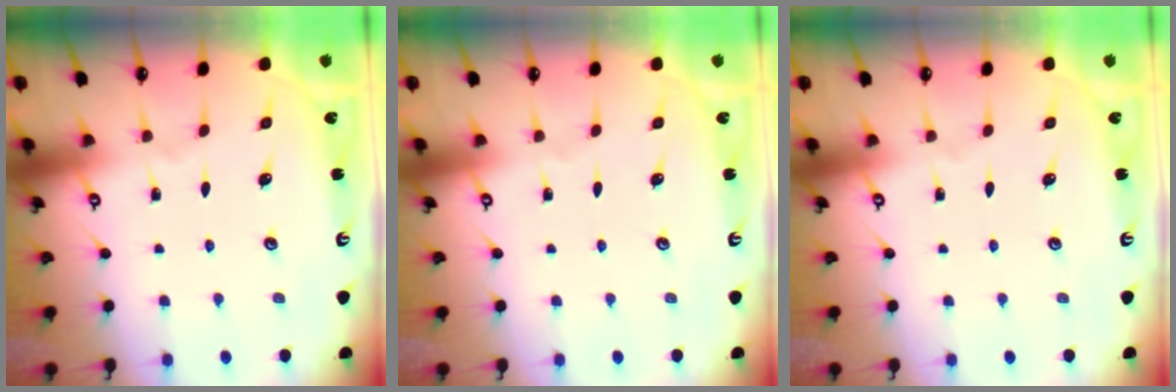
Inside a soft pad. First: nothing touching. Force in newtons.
{"total": 0.0}
{"total": 0.0}